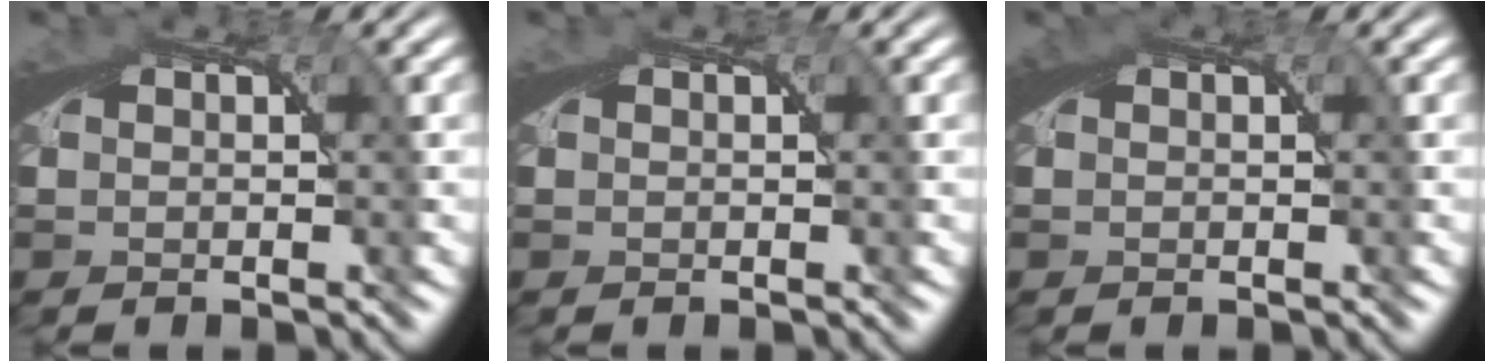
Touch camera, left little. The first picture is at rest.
{"total": 0.0}
{"total": 0.6, "force": [0.1, 0.4, 0.5], "torque": [-0.008, -0.002, 0.002]}